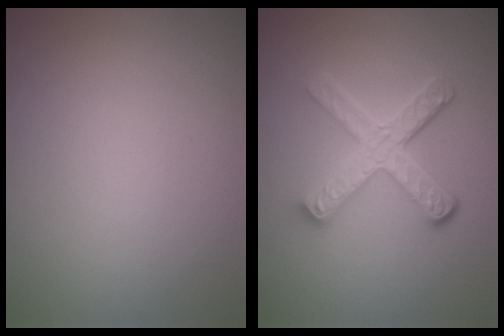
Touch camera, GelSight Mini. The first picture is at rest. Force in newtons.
{"total": 4.7, "press": 3.5, "slide": 3.2}